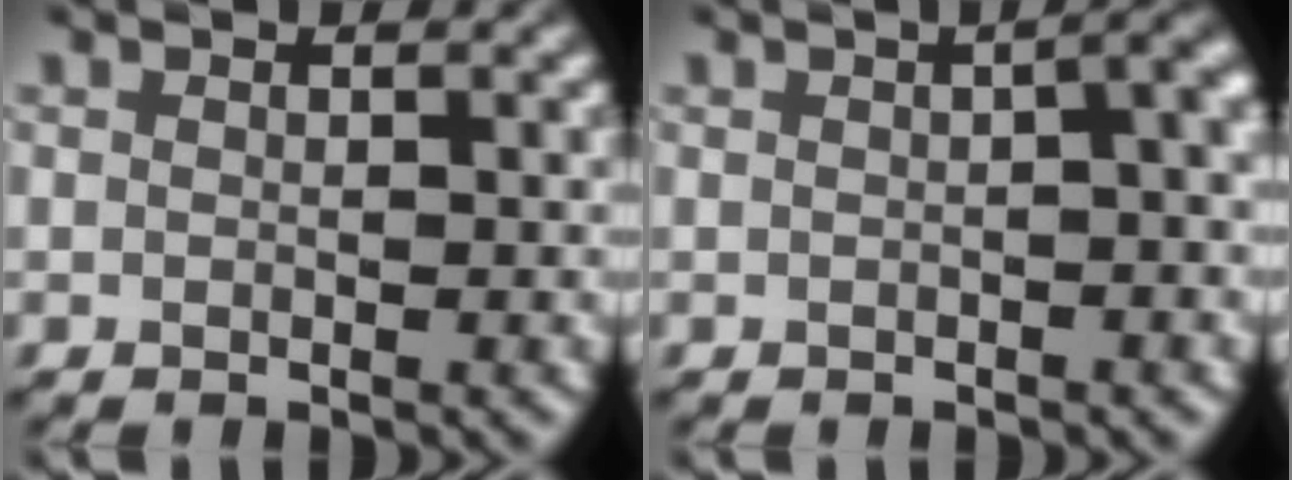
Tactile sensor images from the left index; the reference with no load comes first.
{"total": 6.7, "force": [1.2, 3.1, 5.8], "torque": [-0.032, 0.031, -0.004]}